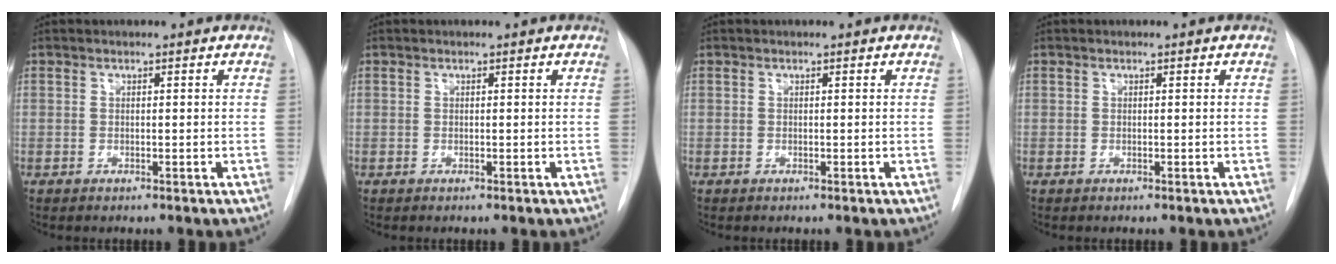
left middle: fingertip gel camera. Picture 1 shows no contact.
{"total": 0.0}
{"total": 0.0}
{"total": 0.0}